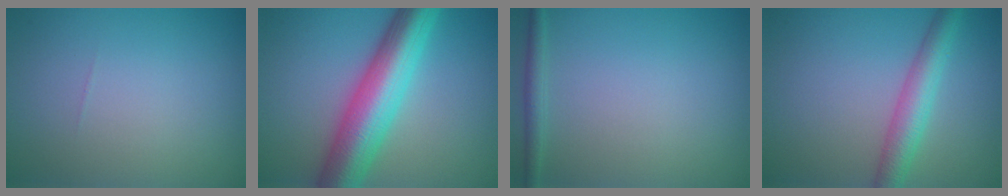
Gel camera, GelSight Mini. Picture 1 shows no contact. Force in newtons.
{"total": 9.2, "press": 9.2, "slide": 0.4}
{"total": 1.4, "press": 1.4, "slide": 0.1}
{"total": 3.9, "press": 3.9, "slide": 0.1}